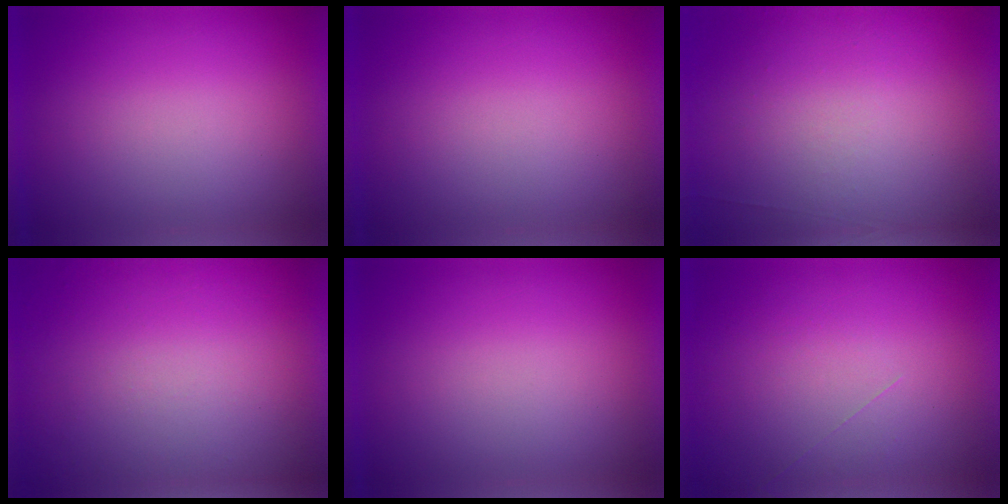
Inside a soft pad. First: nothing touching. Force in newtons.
{"total": 0.0}
{"total": 7.0}
{"total": 6.0}
{"total": 0.0}
{"total": 1.2}